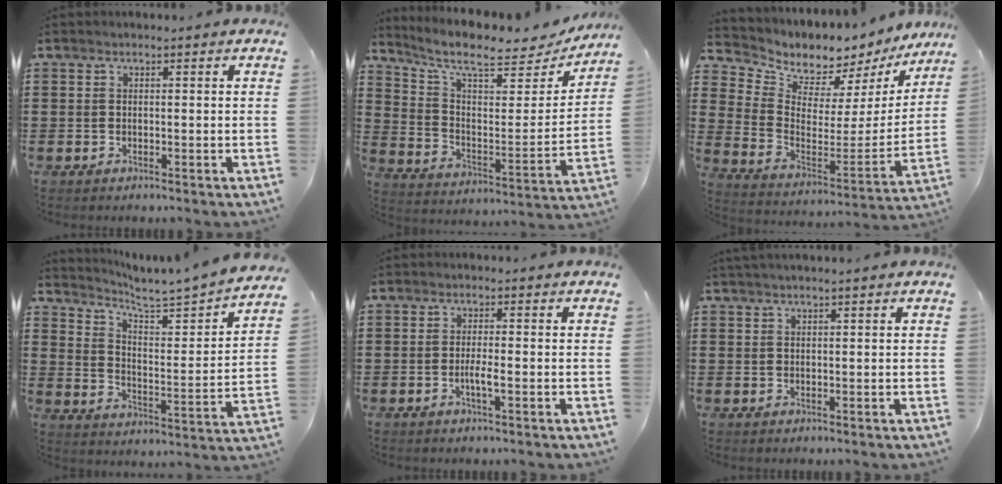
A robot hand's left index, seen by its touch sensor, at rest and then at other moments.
{"total": 9.0, "force": [7.3, 2.1, 4.7], "torque": [-0.117, -0.045, 0.123]}
{"total": 5.6, "force": [5.3, 1.9, -0.2], "torque": [-0.030, -0.062, 0.087]}
{"total": 3.4, "force": [3.3, -0.4, 0.8], "torque": [-0.032, -0.043, 0.041]}
{"total": 2.3, "force": [-0.7, 0.2, 2.2], "torque": [-0.039, -0.001, -0.012]}
{"total": 1.0, "force": [0.9, -0.1, 0.5], "torque": [-0.010, 0.000, 0.017]}